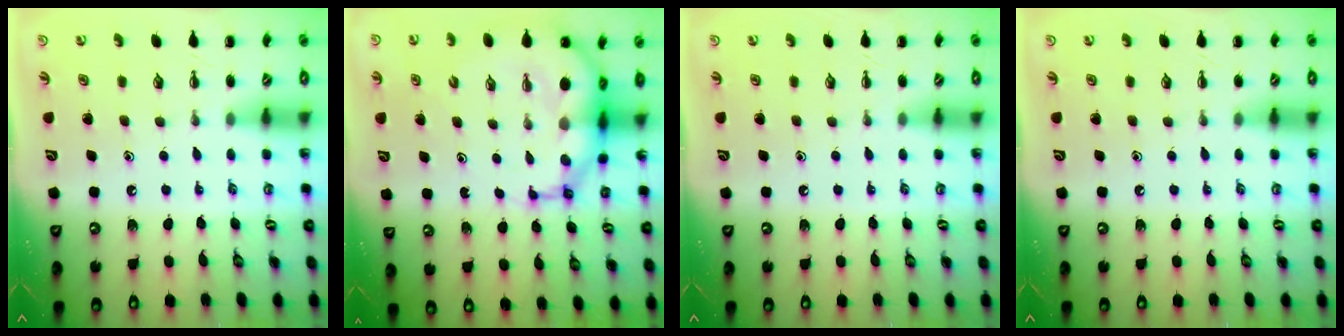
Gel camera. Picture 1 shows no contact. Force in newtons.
{"total": 11.5, "press": 11.0, "slide": 3.3}
{"total": 0.0}
{"total": 0.0}